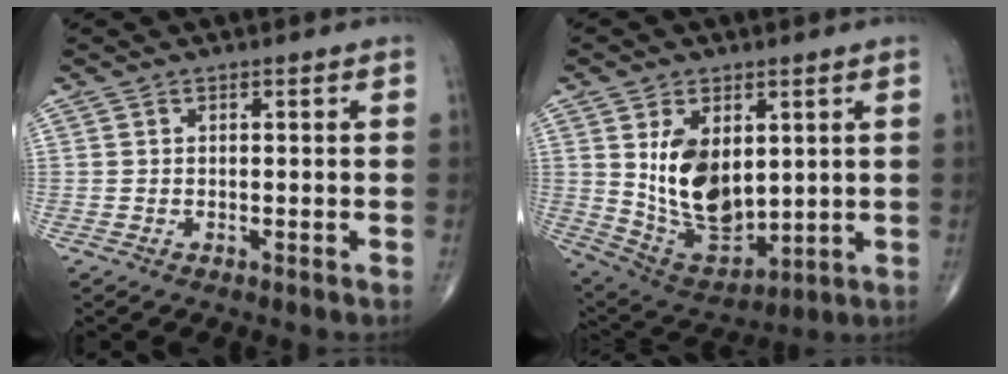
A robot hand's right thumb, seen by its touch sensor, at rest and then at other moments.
{"total": 14.6, "force": [2.6, 8.9, 11.2], "torque": [-0.168, -0.022, 0.073]}